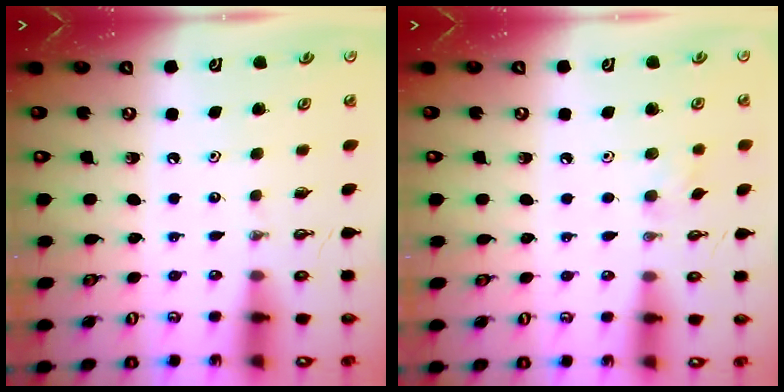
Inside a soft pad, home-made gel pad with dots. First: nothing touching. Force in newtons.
{"total": 6.2, "press": 6.1, "slide": 1.0}